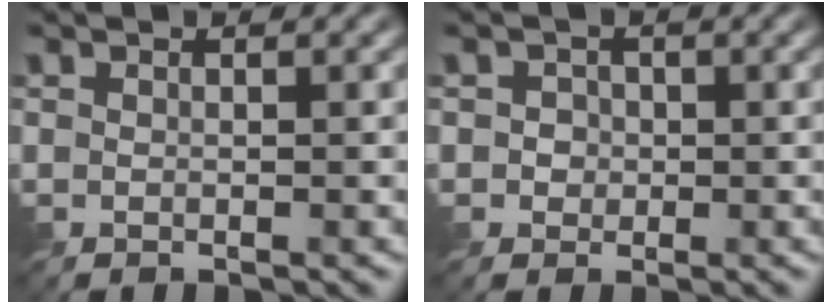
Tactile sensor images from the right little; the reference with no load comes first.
{"total": 1.9, "force": [0.2, 1.7, 0.6], "torque": [-0.009, 0.004, 0.005]}